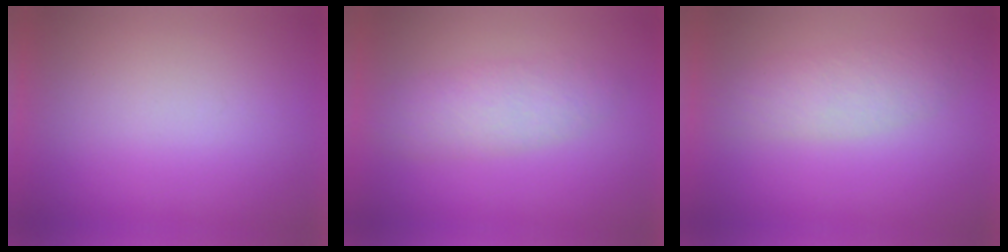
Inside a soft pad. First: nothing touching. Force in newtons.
{"total": 3.2}
{"total": 3.5}